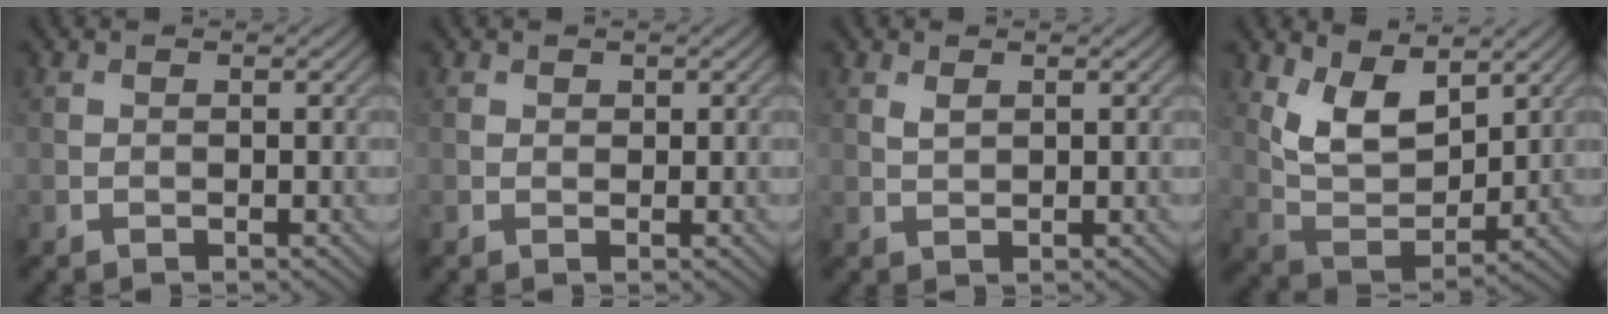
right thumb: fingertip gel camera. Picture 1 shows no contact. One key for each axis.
{"total": 0.7, "fx": 0.5, "fy": 0.5, "fz": 0.1, "tx": 0.000, "ty": -0.004, "tz": 0.008}
{"total": 1.3, "fx": 0.7, "fy": 0.6, "fz": 0.8, "tx": -0.023, "ty": -0.002, "tz": 0.017}
{"total": 8.5, "fx": 4.4, "fy": 4.4, "fz": 5.7, "tx": -0.121, "ty": -0.014, "tz": 0.084}